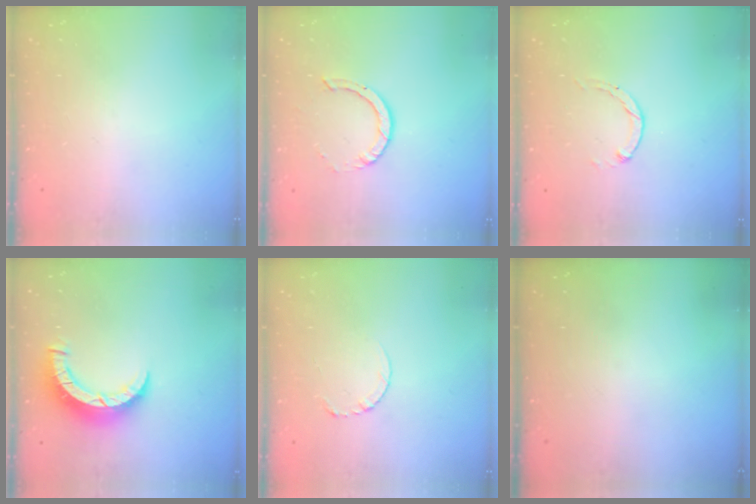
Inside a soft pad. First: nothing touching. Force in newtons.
{"total": 3.5, "press": 3.5, "slide": 0.4}
{"total": 0.7, "press": 0.6, "slide": 0.2}
{"total": 7.9, "press": 7.9, "slide": 1.0}
{"total": 3.8, "press": 3.8, "slide": 0.3}
{"total": 0.0}